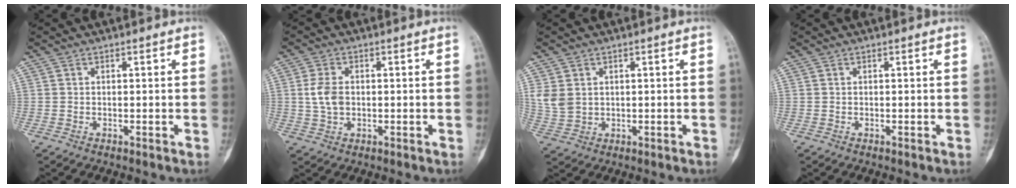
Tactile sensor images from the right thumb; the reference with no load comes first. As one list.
[{"total": 4.8, "force": [0.2, 3.2, 3.5], "torque": [-0.068, 0.005, 0.004]}, {"total": 4.6, "force": [1.2, 3.7, 2.5], "torque": [-0.045, -0.001, 0.036]}, {"total": 0.0}]